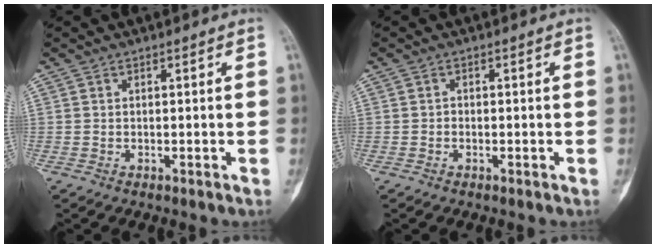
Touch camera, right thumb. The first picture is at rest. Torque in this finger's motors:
{"motor_torque": [-0.29, -0.30, 0.19, -0.05, -0.02]}